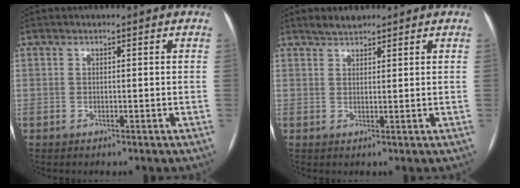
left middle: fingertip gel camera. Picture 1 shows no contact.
{"total": 2.3, "force": [2.1, 0.7, 0.7], "torque": [-0.016, 0.009, 0.037]}